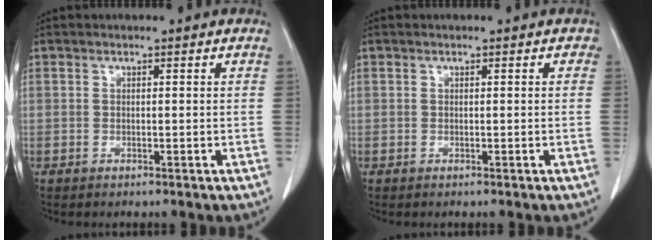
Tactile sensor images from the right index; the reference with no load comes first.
{"total": 0.0}